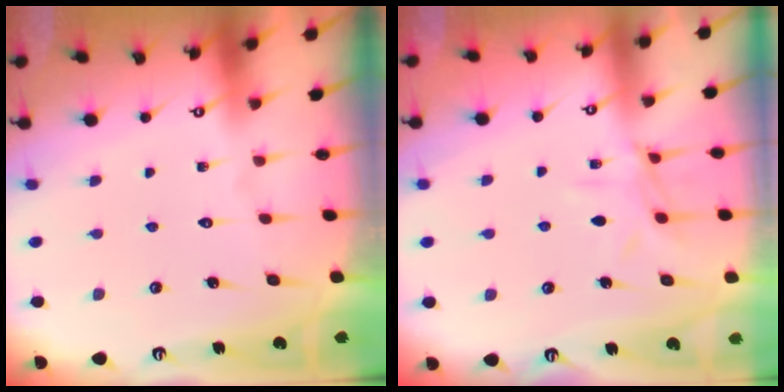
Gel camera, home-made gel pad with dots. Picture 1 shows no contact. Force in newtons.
{"total": 7.6, "press": 7.5, "slide": 0.6}